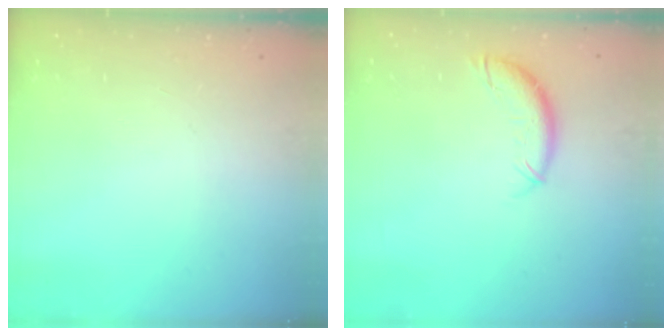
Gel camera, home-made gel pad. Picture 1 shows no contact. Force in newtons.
{"total": 8.2, "press": 8.2, "slide": 0.7}